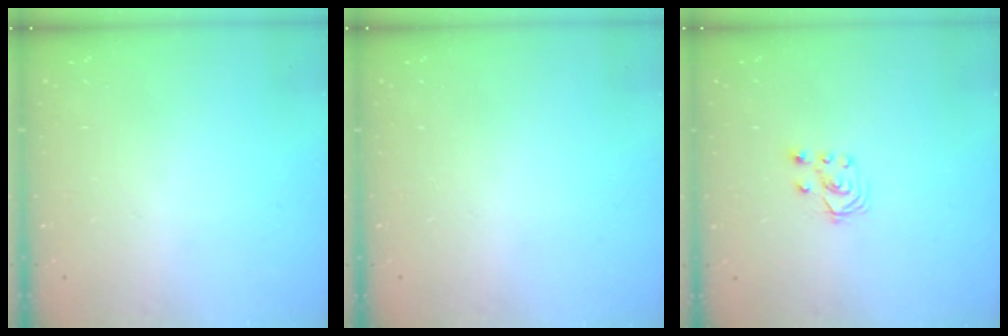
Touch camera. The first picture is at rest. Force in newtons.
{"total": 0.0}
{"total": 2.8, "press": 2.7, "slide": 0.7}